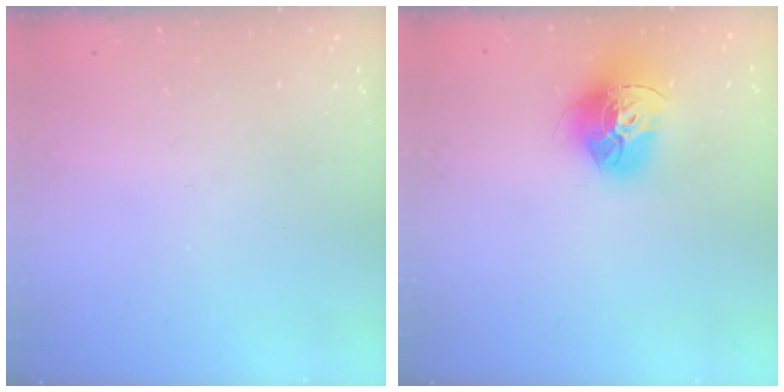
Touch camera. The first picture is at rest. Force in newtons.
{"total": 15.7, "press": 15.6, "slide": 1.7}